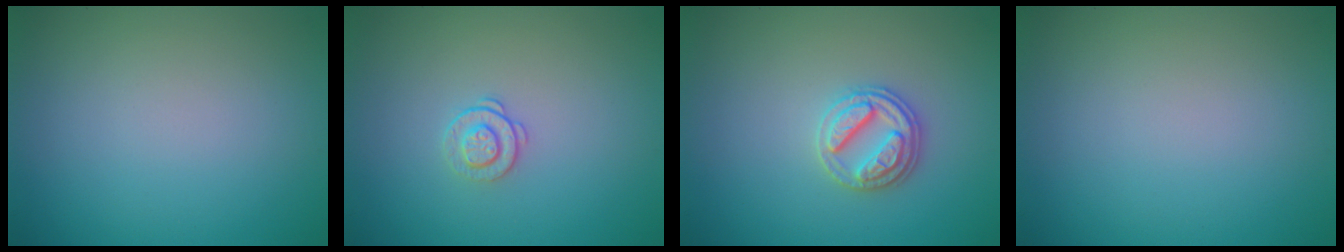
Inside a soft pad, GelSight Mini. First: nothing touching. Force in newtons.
{"total": 1.4, "press": 0.9, "slide": 1.0}
{"total": 2.8, "press": 2.8, "slide": 0.5}
{"total": 0.0}